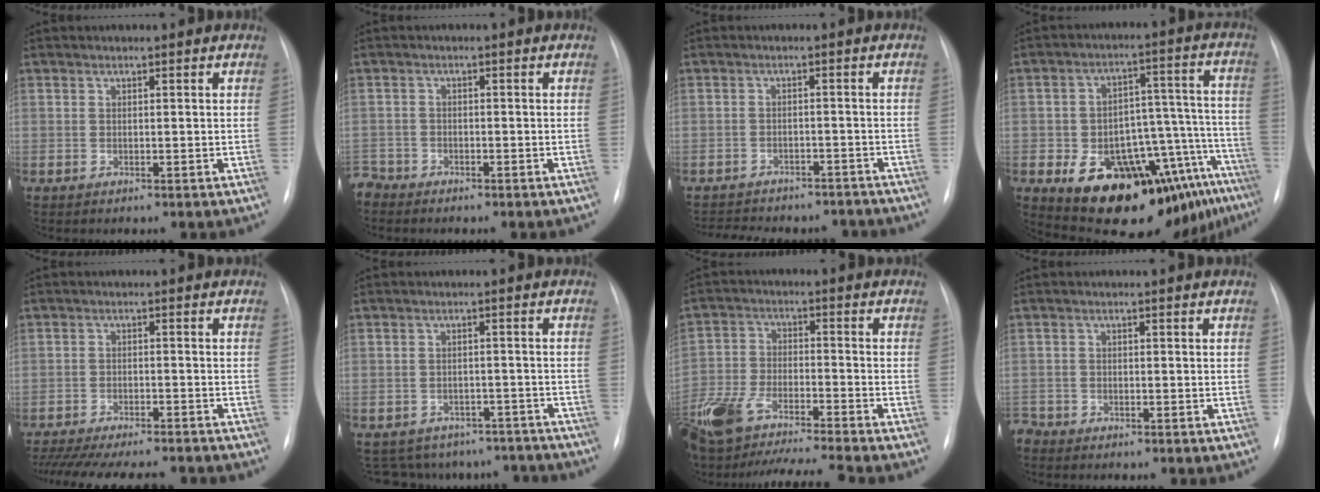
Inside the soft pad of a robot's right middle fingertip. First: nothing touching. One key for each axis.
{"total": 2.8, "fx": -2.5, "fy": 1.2, "fz": -0.3, "tx": 0.004, "ty": -0.001, "tz": -0.050}
{"total": 13.2, "fx": -11.7, "fy": 4.9, "fz": 3.5, "tx": -0.073, "ty": 0.014, "tz": -0.140}
{"total": 20.2, "fx": -12.0, "fy": 7.9, "fz": 14.2, "tx": -0.123, "ty": 0.057, "tz": -0.166}
{"total": 17.7, "fx": -15.6, "fy": 3.8, "fz": 7.5, "tx": -0.169, "ty": -0.021, "tz": -0.215}
{"total": 12.7, "fx": -11.3, "fy": 5.6, "fz": 1.4, "tx": -0.022, "ty": 0.023, "tz": -0.128}
{"total": 16.5, "fx": -14.0, "fy": 1.6, "fz": 8.6, "tx": -0.193, "ty": -0.007, "tz": -0.248}
{"total": 2.0, "fx": -1.8, "fy": 0.9, "fz": 0.0, "tx": 0.000, "ty": -0.001, "tz": -0.032}